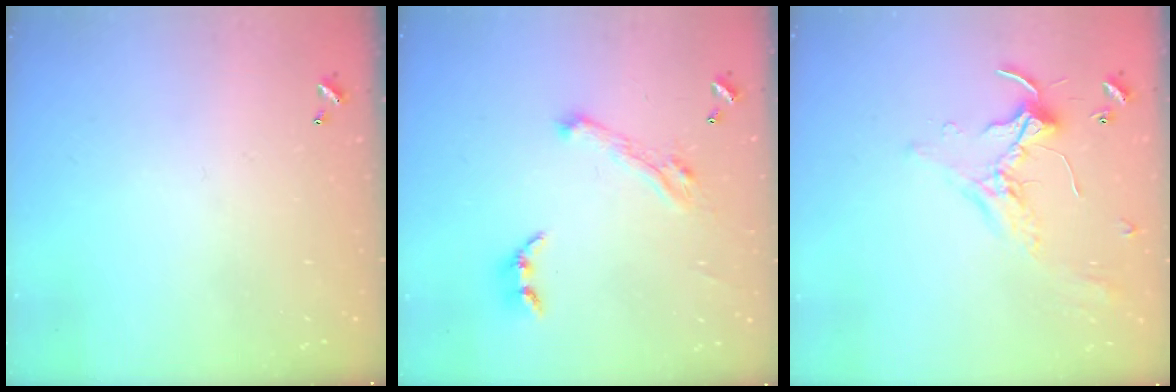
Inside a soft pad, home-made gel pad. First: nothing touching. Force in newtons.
{"total": 6.6, "press": 6.5, "slide": 1.5}
{"total": 1.7, "press": 1.7, "slide": 0.1}